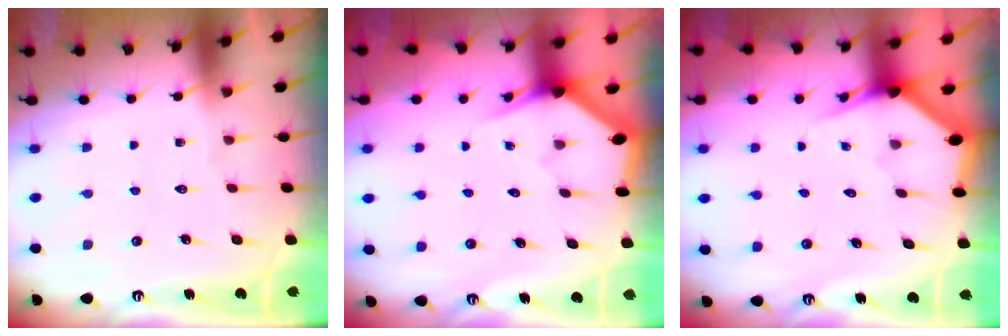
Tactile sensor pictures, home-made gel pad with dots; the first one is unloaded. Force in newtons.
{"total": 2.9, "press": 2.9, "slide": 0.0}
{"total": 2.9, "press": 2.9, "slide": 0.2}